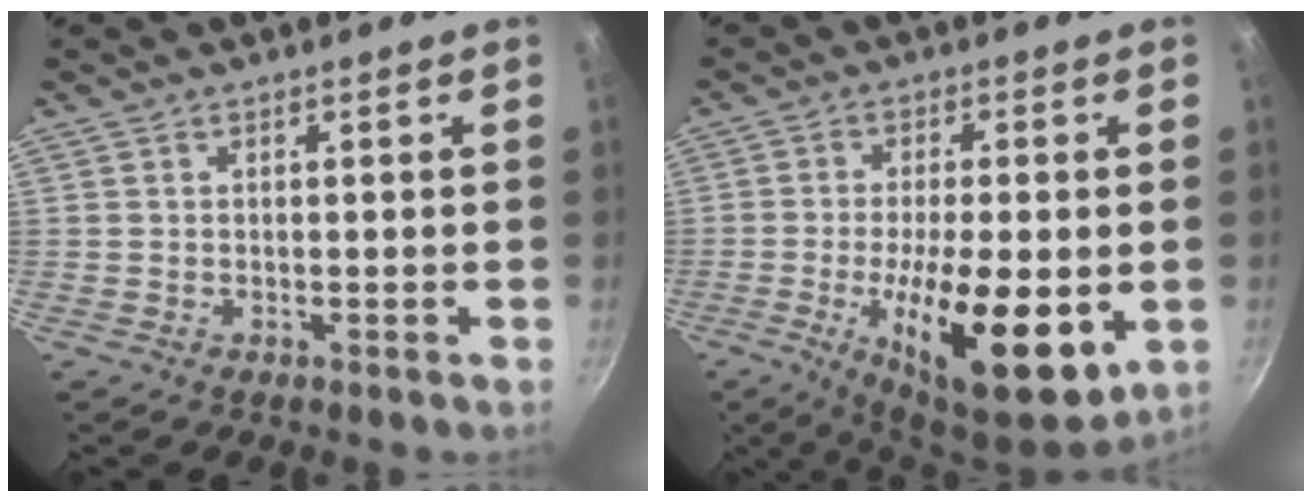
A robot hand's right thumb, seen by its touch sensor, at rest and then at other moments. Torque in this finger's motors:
{"motor_torque": [2.42, 2.58, 1.47, -1.30, 0.60]}